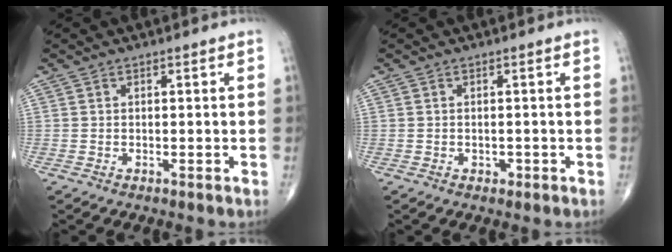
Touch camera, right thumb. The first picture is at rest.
{"total": 1.0, "force": [-0.4, 0.7, 0.5], "torque": [-0.005, 0.001, -0.005]}